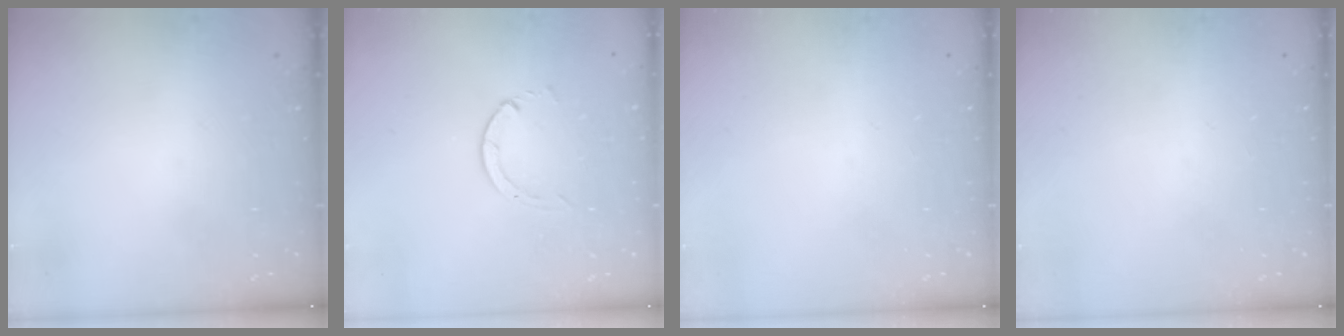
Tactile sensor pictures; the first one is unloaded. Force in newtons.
{"total": 1.3, "press": 1.2, "slide": 0.3}
{"total": 0.0}
{"total": 0.0}